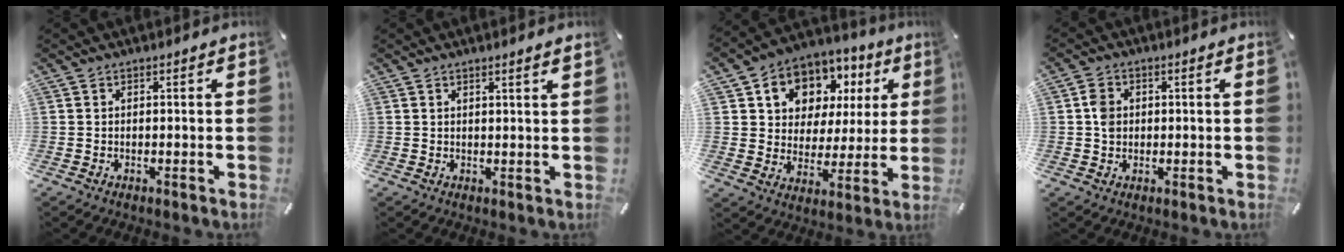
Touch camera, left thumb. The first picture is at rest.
{"total": 1.5, "force": [1.2, -0.1, 1.0], "torque": [-0.019, -0.003, 0.021]}
{"total": 10.5, "force": [4.4, 9.2, 2.9], "torque": [-0.059, -0.026, 0.084]}
{"total": 3.6, "force": [0.3, 2.9, 2.0], "torque": [-0.032, 0.006, 0.002]}